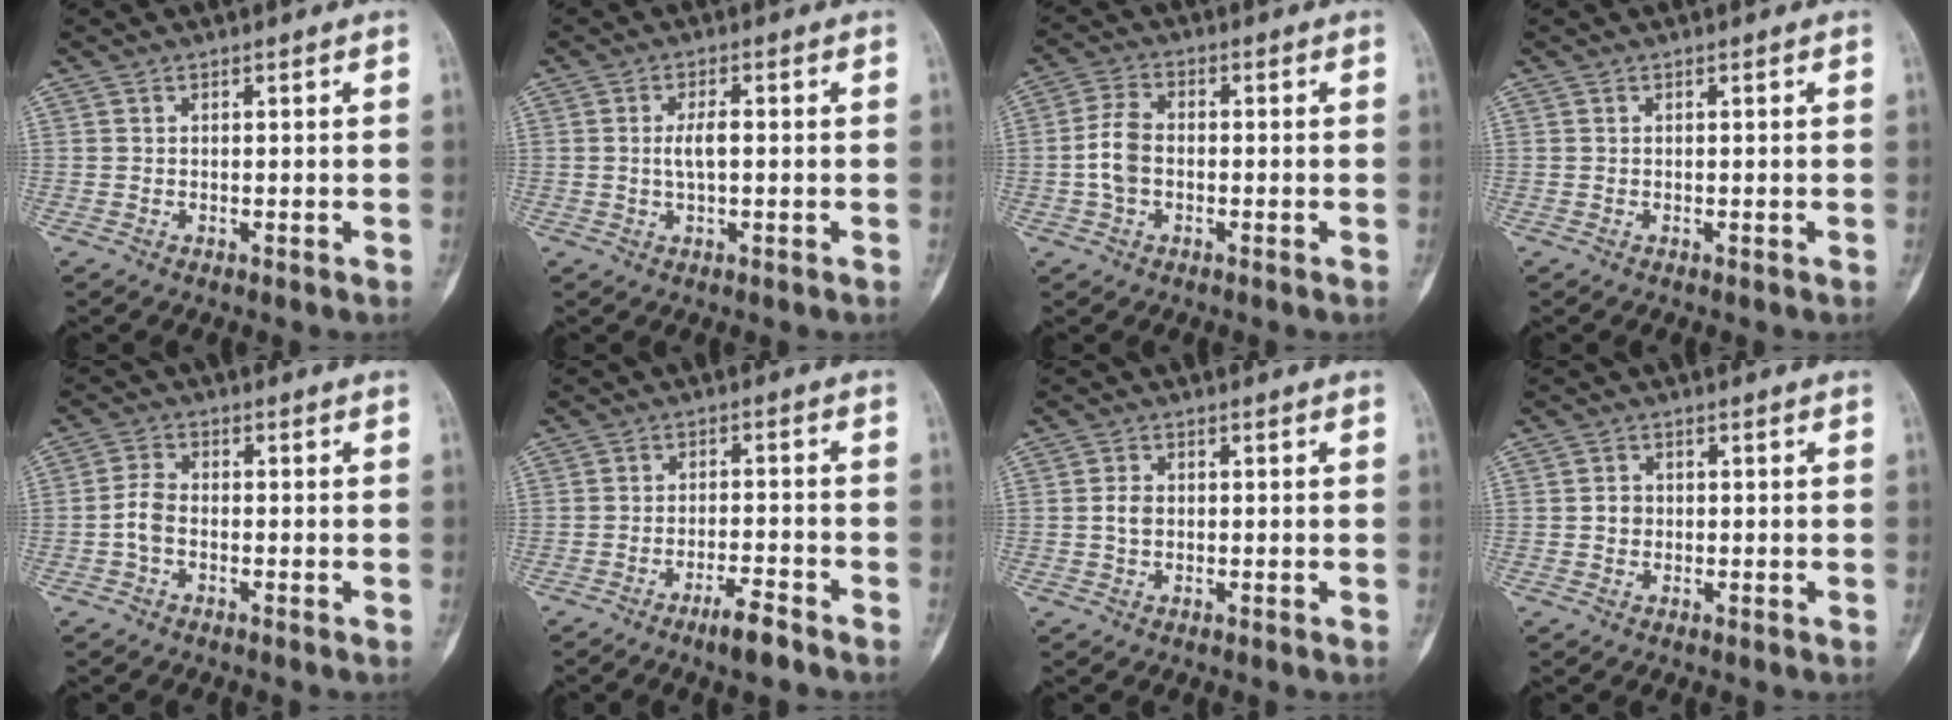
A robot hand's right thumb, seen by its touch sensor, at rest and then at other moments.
{"total": 3.3, "force": [0.0, 1.2, 3.0], "torque": [-0.059, 0.004, -0.001]}
{"total": 5.6, "force": [-0.8, 3.6, 4.1], "torque": [-0.087, 0.019, -0.021]}
{"total": 0.0}
{"total": 3.4, "force": [-1.1, 2.1, 2.5], "torque": [-0.053, 0.014, -0.027]}
{"total": 5.3, "force": [-3.8, 0.9, 3.5], "torque": [-0.063, 0.024, -0.065]}
{"total": 2.4, "force": [0.0, 1.7, 1.6], "torque": [-0.029, 0.004, -0.002]}
{"total": 2.0, "force": [-0.1, 1.8, 0.9], "torque": [-0.004, 0.006, -0.002]}